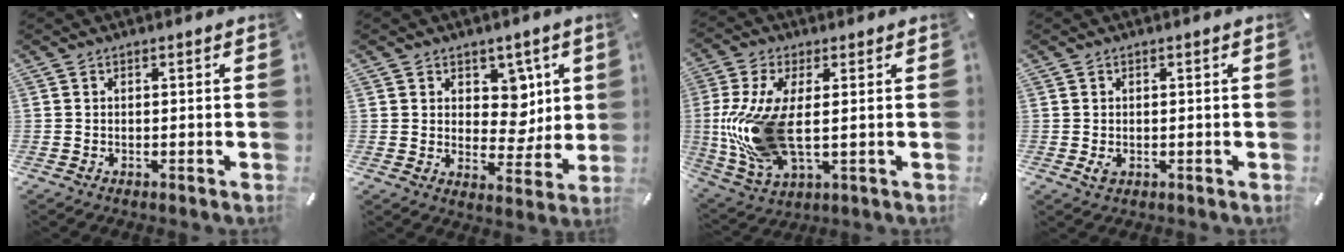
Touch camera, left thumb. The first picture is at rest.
{"total": 8.8, "force": [3.3, 7.4, 3.4], "torque": [-0.032, -0.028, 0.061]}
{"total": 15.4, "force": [0.5, 7.3, 13.6], "torque": [-0.309, -0.028, 0.010]}
{"total": 1.7, "force": [-0.2, 1.3, 1.1], "torque": [-0.018, 0.001, -0.002]}